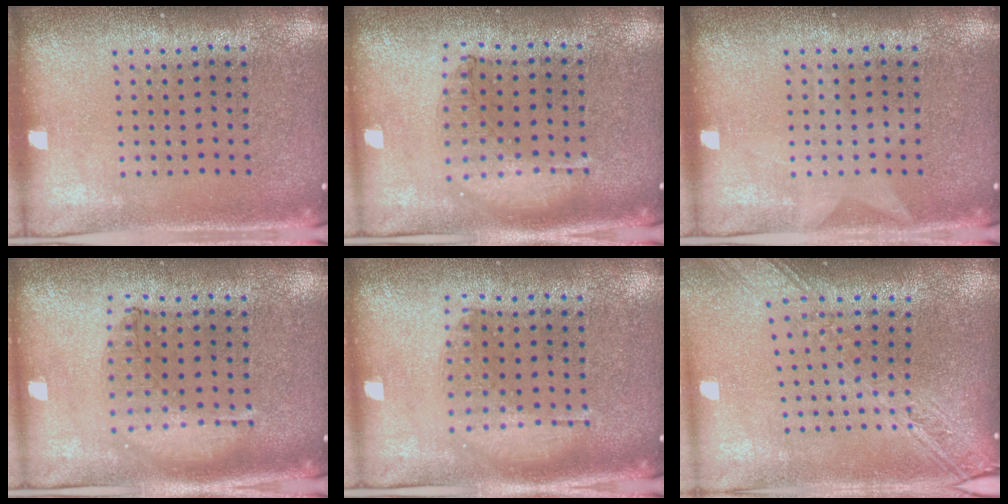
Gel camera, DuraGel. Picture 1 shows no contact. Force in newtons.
{"total": 0.9, "press": 0.9, "slide": 0.2}
{"total": 0.8, "press": 0.8, "slide": 0.1}
{"total": 1.0, "press": 0.9, "slide": 0.3}
{"total": 1.2, "press": 1.1, "slide": 0.4}
{"total": 2.6, "press": 2.1, "slide": 1.6}